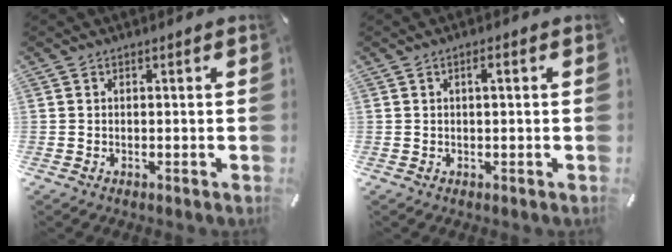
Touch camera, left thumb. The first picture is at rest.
{"total": 1.9, "force": [0.4, 0.4, 1.8], "torque": [-0.035, 0.004, 0.005]}